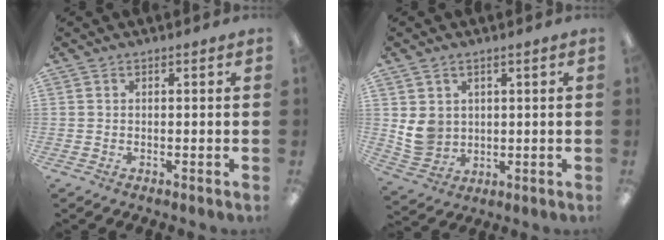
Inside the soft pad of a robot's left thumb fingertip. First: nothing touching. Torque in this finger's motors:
{"motor_torque": [-0.16, 0.22, 0.65, -0.66, 0.00]}